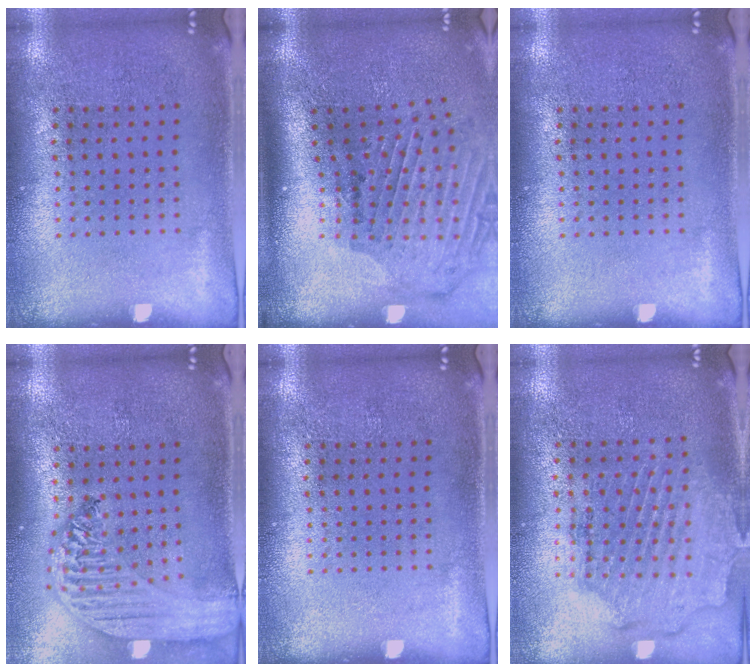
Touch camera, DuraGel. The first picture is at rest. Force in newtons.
{"total": 2.0, "press": 1.7, "slide": 1.1}
{"total": 0.0}
{"total": 2.9, "press": 2.3, "slide": 1.8}
{"total": 0.0}
{"total": 1.9, "press": 1.7, "slide": 0.7}